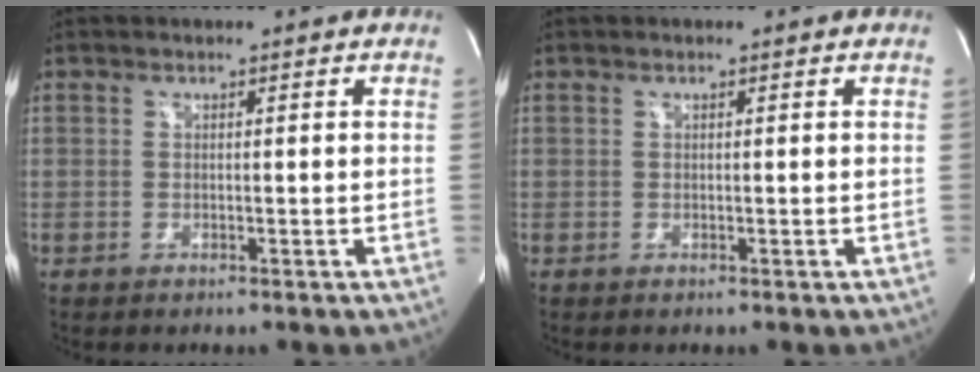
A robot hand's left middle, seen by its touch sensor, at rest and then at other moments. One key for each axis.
{"total": 0.0}